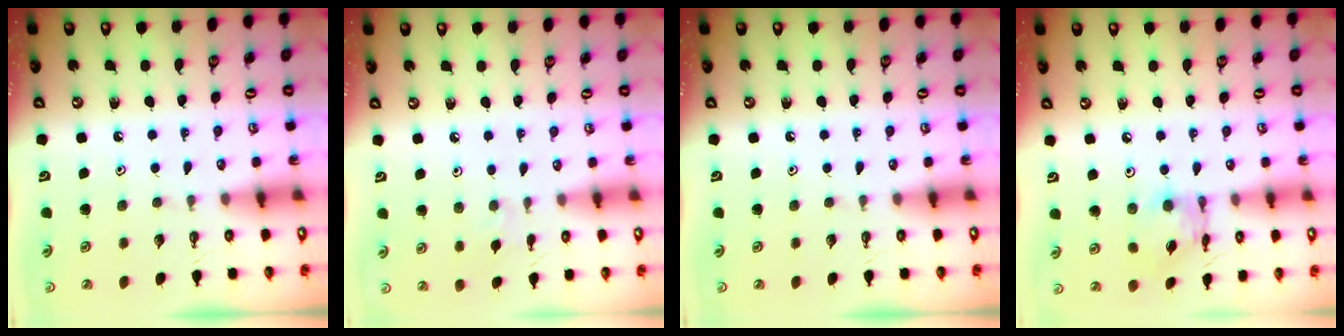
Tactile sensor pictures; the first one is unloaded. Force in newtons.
{"total": 2.6, "press": 2.6, "slide": 0.5}
{"total": 0.0}
{"total": 9.1, "press": 9.1, "slide": 0.6}